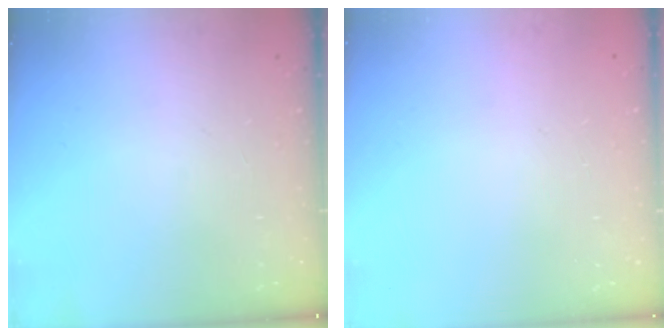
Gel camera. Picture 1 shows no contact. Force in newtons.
{"total": 0.0}